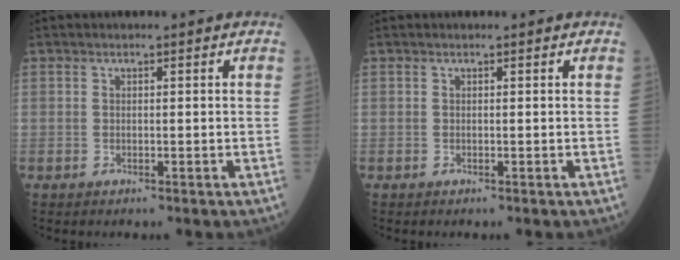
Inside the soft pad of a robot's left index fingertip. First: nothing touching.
{"total": 0.0}